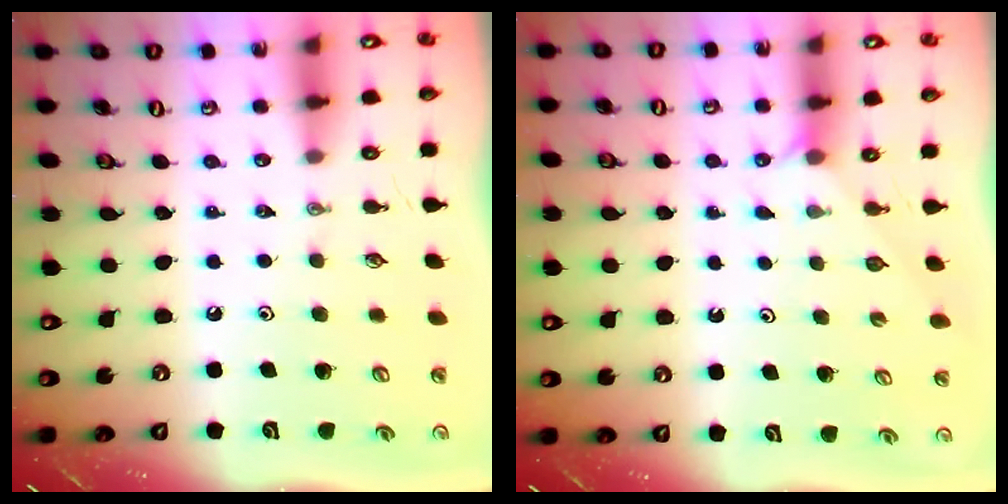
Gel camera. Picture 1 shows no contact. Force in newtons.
{"total": 1.9, "press": 1.9, "slide": 0.3}